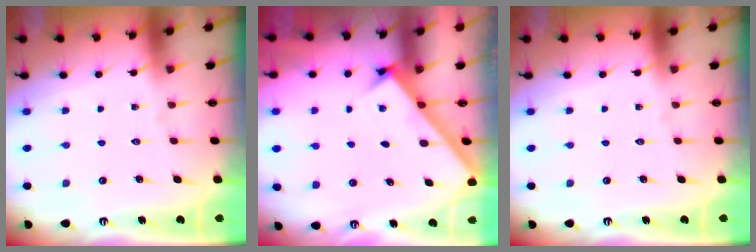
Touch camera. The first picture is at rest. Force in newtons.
{"total": 2.8, "press": 2.7, "slide": 0.3}
{"total": 0.0}